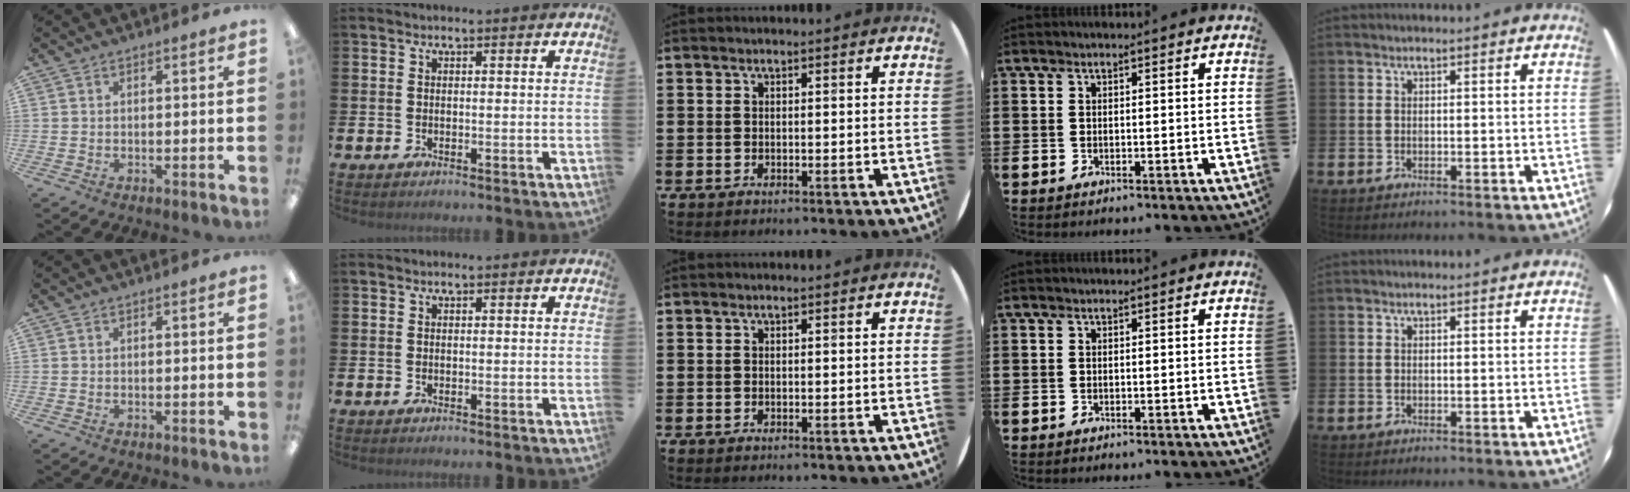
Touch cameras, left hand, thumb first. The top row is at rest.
{}